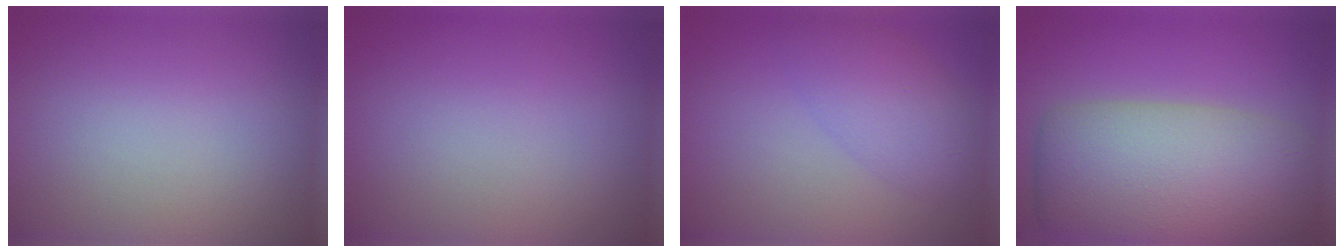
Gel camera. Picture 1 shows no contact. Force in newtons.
{"total": 0.0}
{"total": 3.8, "press": 3.8, "slide": 0.1}
{"total": 11.0, "press": 11.0, "slide": 0.5}